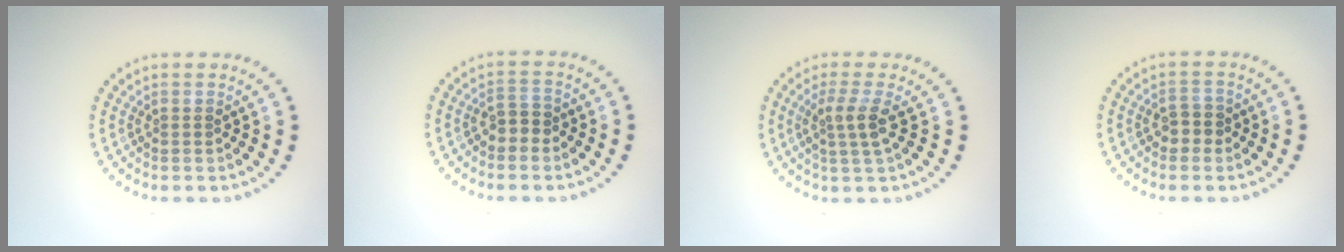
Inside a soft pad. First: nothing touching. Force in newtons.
{"total": 1.9, "press": 1.7, "slide": 0.8}
{"total": 2.6, "press": 2.0, "slide": 1.6}
{"total": 1.9, "press": 1.8, "slide": 0.5}